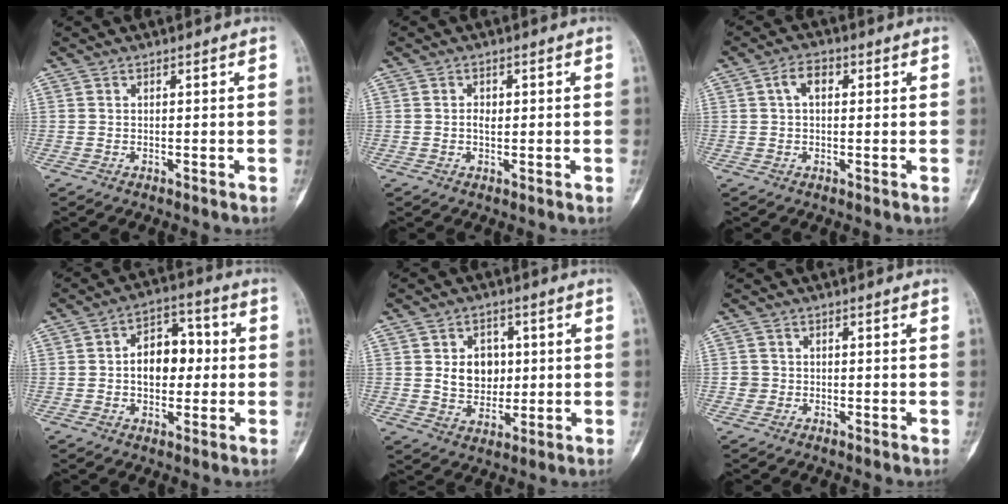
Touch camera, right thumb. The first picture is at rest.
{"total": 1.9, "force": [0.1, 1.3, 1.4], "torque": [-0.021, 0.003, 0.001]}
{"total": 4.2, "force": [1.0, 2.5, 3.2], "torque": [-0.056, 0.014, 0.014]}
{"total": 10.6, "force": [0.2, 7.1, 7.8], "torque": [-0.084, 0.028, -0.003]}
{"total": 8.3, "force": [1.3, 6.5, 5.0], "torque": [-0.043, -0.005, 0.026]}
{"total": 1.5, "force": [-0.4, 1.4, 0.0], "torque": [0.009, 0.007, -0.010]}